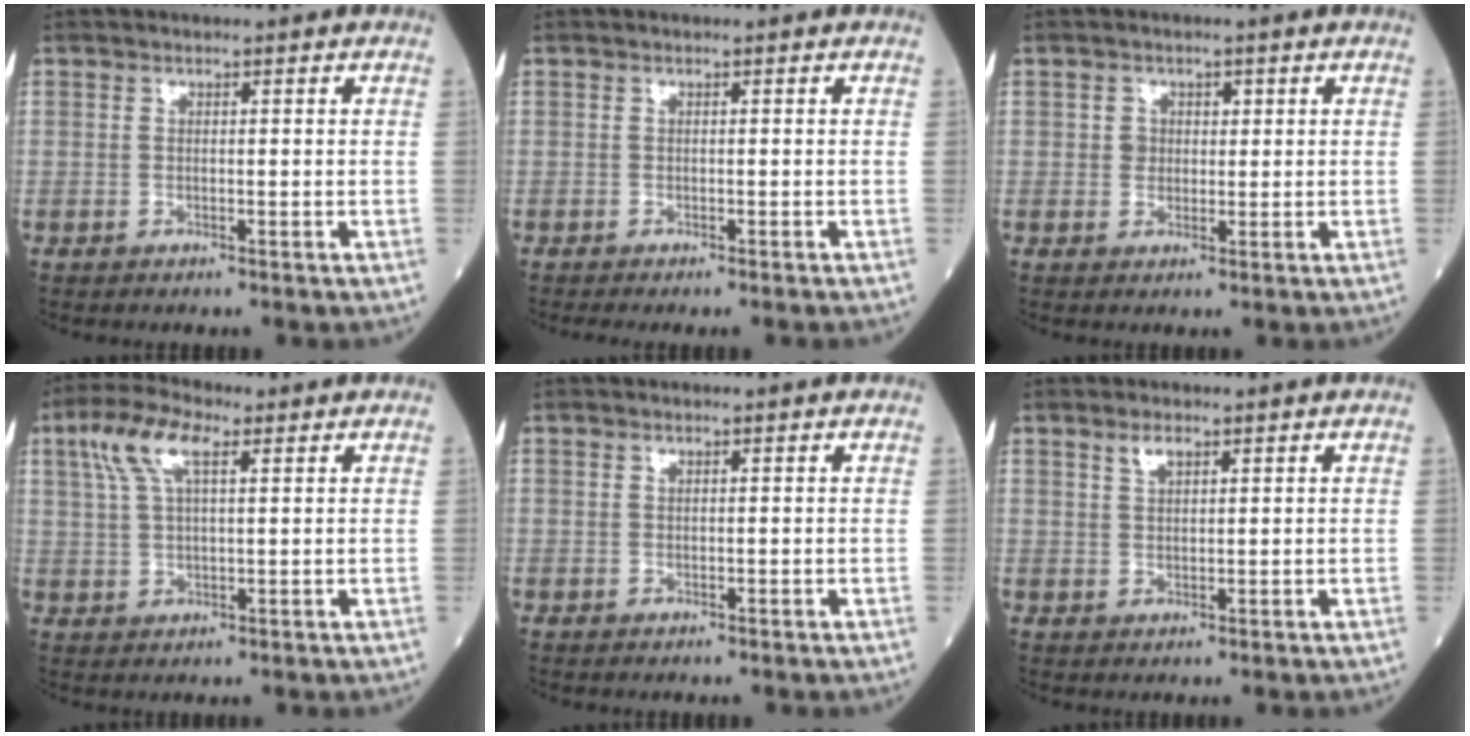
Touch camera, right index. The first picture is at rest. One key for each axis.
{"total": 3.1, "fx": -2.8, "fy": -0.3, "fz": 1.3, "tx": -0.011, "ty": -0.001, "tz": -0.038}
{"total": 2.1, "fx": 0.4, "fy": 1.9, "fz": 0.8, "tx": -0.011, "ty": 0.007, "tz": 0.005}
{"total": 7.3, "fx": 3.4, "fy": 2.3, "fz": 6.1, "tx": -0.135, "ty": 0.022, "tz": 0.066}
{"total": 0.0}
{"total": 1.9, "fx": 1.3, "fy": 0.7, "fz": 1.3, "tx": -0.026, "ty": 0.003, "tz": 0.028}